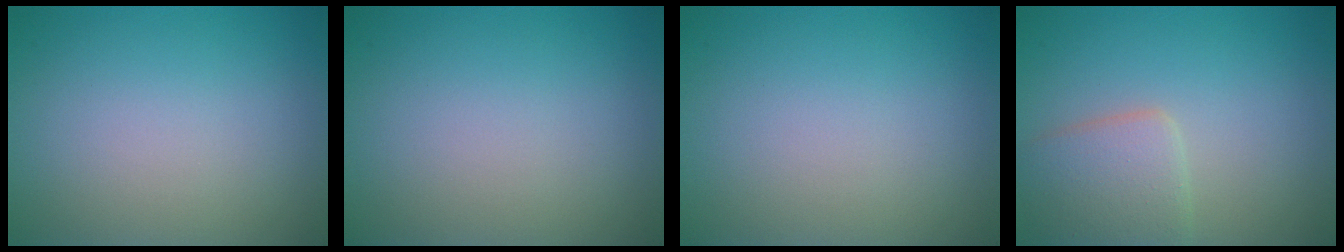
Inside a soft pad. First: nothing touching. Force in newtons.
{"total": 0.0}
{"total": 0.0}
{"total": 3.4, "press": 3.4, "slide": 0.3}